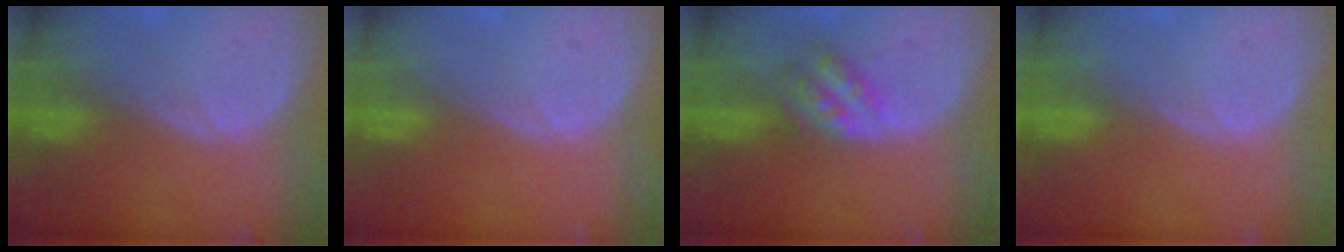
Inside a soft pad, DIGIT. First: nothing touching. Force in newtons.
{"total": 0.0}
{"total": 4.7, "press": 4.1, "slide": 2.2}
{"total": 0.0}